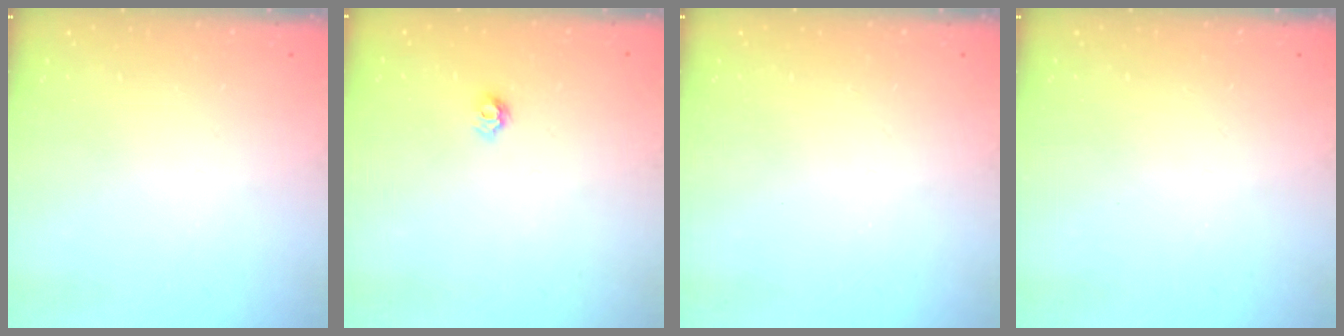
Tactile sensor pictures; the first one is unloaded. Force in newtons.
{"total": 5.9, "press": 5.8, "slide": 0.7}
{"total": 0.0}
{"total": 0.0}